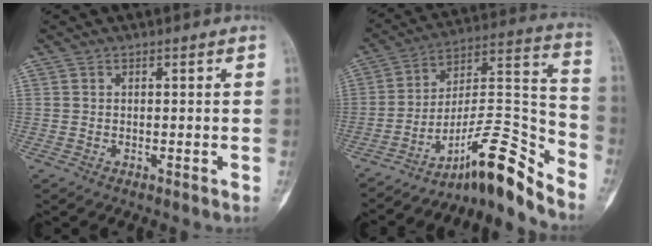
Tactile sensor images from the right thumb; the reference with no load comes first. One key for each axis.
{"total": 15.9, "fx": -12.4, "fy": 2.8, "fz": 9.5, "tx": -0.126, "ty": 0.136, "tz": -0.205}